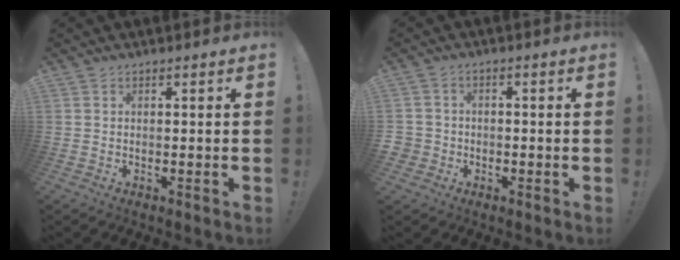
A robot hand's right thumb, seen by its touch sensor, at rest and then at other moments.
{"total": 3.5, "force": [-1.2, 3.2, 1.0], "torque": [-0.019, 0.005, -0.023]}